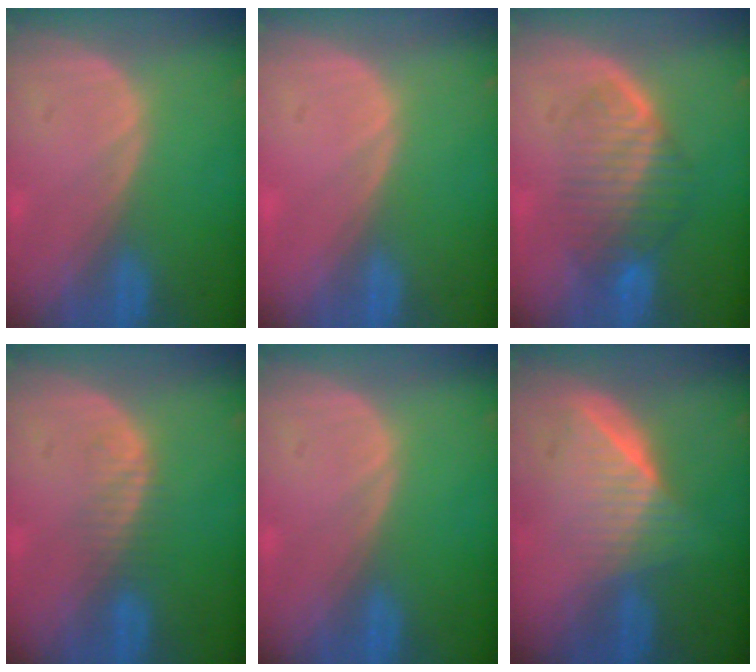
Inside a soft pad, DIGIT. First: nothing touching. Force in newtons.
{"total": 0.6, "press": 0.2, "slide": 0.5}
{"total": 6.9, "press": 6.5, "slide": 2.3}
{"total": 2.3, "press": 2.3, "slide": 0.3}
{"total": 0.0}
{"total": 6.5, "press": 5.8, "slide": 2.8}